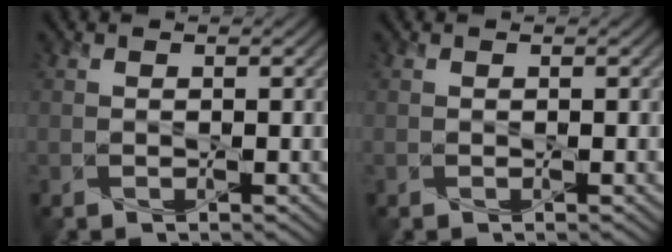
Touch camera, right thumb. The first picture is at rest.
{"total": 0.0}